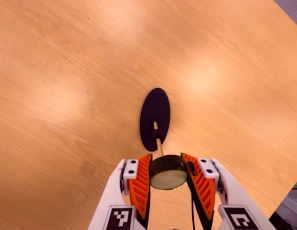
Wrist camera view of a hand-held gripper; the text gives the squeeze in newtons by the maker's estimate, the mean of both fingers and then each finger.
{"total": 11.3, "left": 11.9, "right": 10.6}